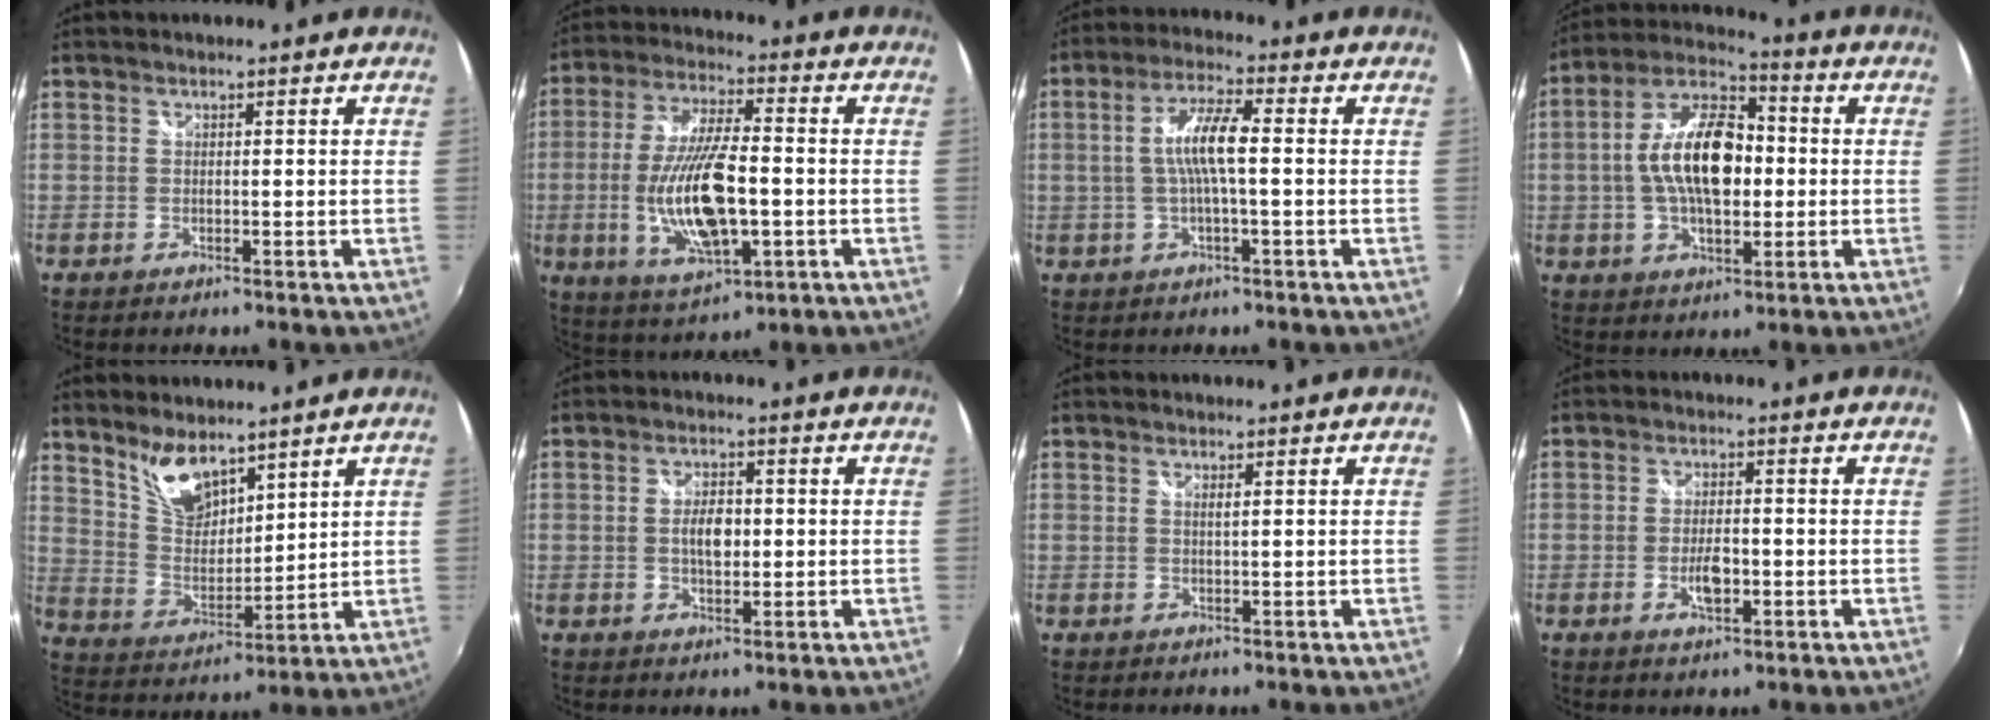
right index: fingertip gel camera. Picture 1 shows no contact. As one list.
[{"total": 16.1, "force": [-3.0, 5.6, 14.8], "torque": [-0.298, -0.012, -0.046]}, {"total": 7.6, "force": [-0.2, 1.0, 7.5], "torque": [-0.146, 0.006, -0.001]}, {"total": 15.3, "force": [-0.4, 7.6, 13.3], "torque": [-0.252, 0.016, -0.014]}, {"total": 9.3, "force": [7.2, 3.7, 4.6], "torque": [-0.084, 0.000, 0.147]}, {"total": 4.3, "force": [-0.1, 2.3, 3.6], "torque": [-0.065, 0.004, -0.003]}, {"total": 1.9, "force": [1.6, 0.2, 1.0], "torque": [-0.018, -0.002, 0.026]}, {"total": 4.5, "force": [-1.4, 2.0, 3.7], "torque": [-0.075, -0.003, -0.024]}]